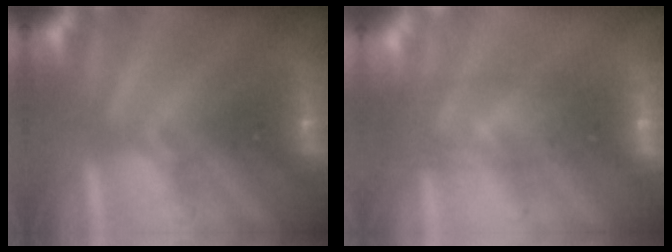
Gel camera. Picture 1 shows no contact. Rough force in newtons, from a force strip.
{"total": 7.3}